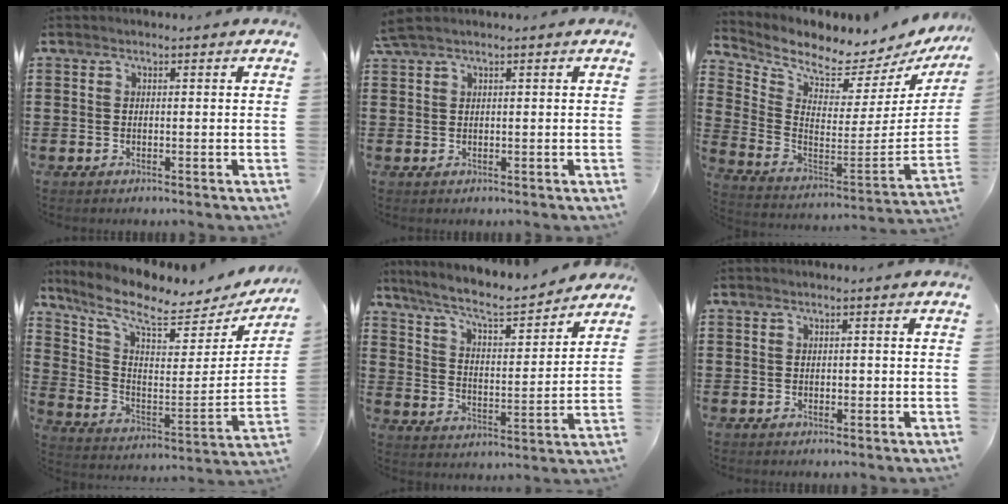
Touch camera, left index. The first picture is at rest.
{"total": 1.3, "force": [0.9, 0.1, 1.0], "torque": [-0.022, 0.000, 0.016]}
{"total": 4.4, "force": [4.1, 0.6, 1.5], "torque": [-0.060, -0.062, 0.064]}
{"total": 8.5, "force": [6.5, 2.2, 4.9], "torque": [-0.128, -0.048, 0.107]}
{"total": 7.3, "force": [6.3, 1.0, 3.7], "torque": [-0.097, -0.041, 0.102]}
{"total": 0.7, "force": [0.0, 0.4, 0.5], "torque": [-0.011, 0.004, -0.001]}